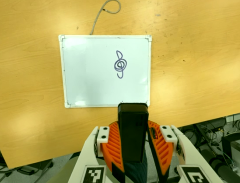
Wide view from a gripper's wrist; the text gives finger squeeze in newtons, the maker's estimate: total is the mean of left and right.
{"total": 8.0, "left": 6.6, "right": 9.5}